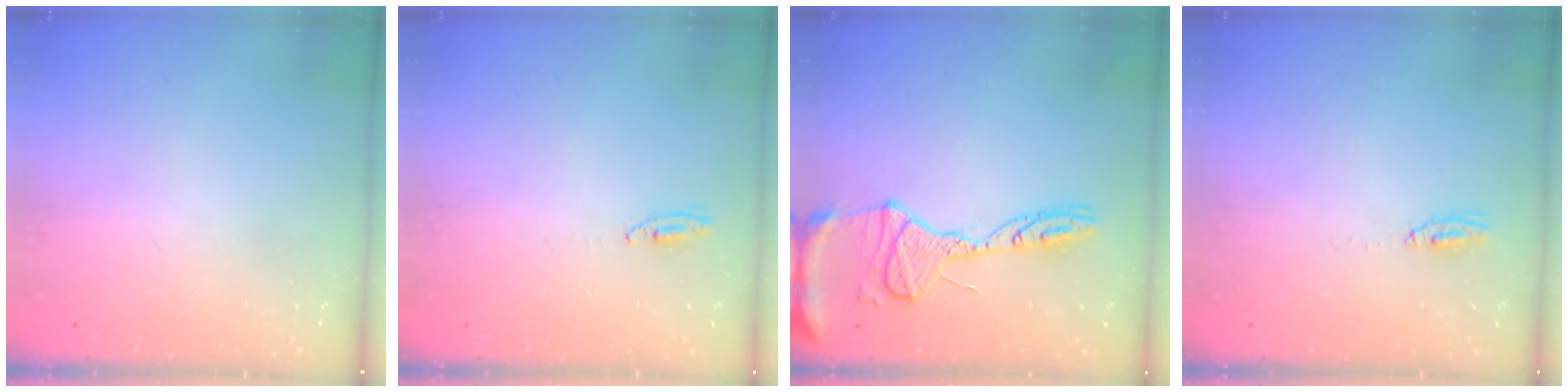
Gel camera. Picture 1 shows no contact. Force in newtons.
{"total": 2.7, "press": 2.5, "slide": 1.0}
{"total": 15.9, "press": 15.8, "slide": 1.6}
{"total": 3.4, "press": 3.0, "slide": 1.7}